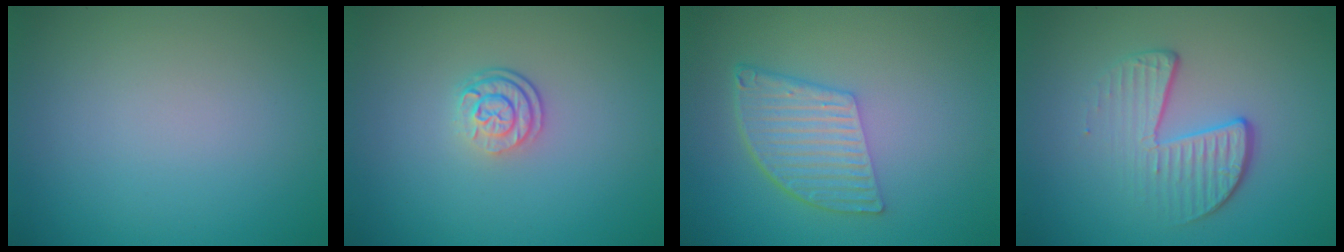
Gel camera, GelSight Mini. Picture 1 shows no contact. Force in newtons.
{"total": 2.5, "press": 1.9, "slide": 1.6}
{"total": 5.1, "press": 3.6, "slide": 3.7}
{"total": 3.9, "press": 2.7, "slide": 2.8}